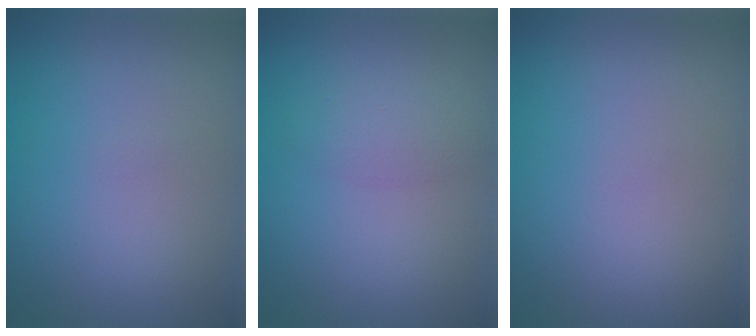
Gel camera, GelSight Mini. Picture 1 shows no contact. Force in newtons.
{"total": 1.8, "press": 1.8, "slide": 0.2}
{"total": 0.0}